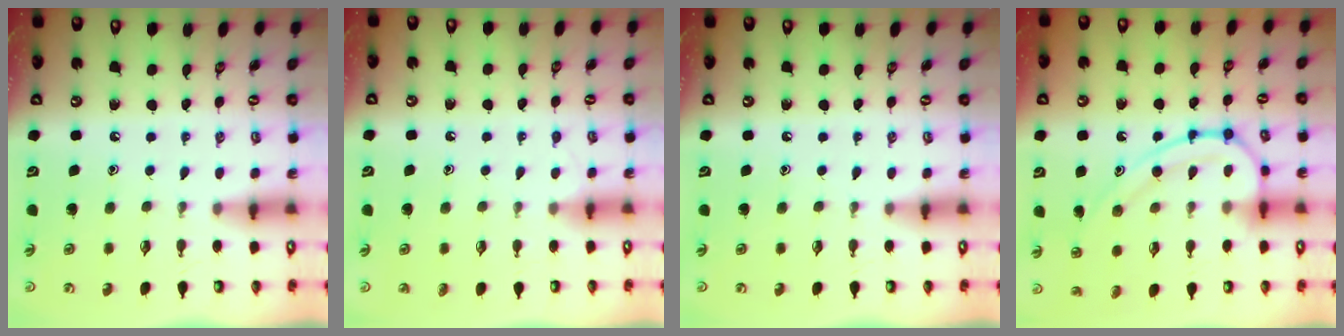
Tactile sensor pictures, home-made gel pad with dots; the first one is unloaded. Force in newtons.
{"total": 2.6, "press": 2.5, "slide": 0.3}
{"total": 0.0}
{"total": 12.3, "press": 12.2, "slide": 0.1}